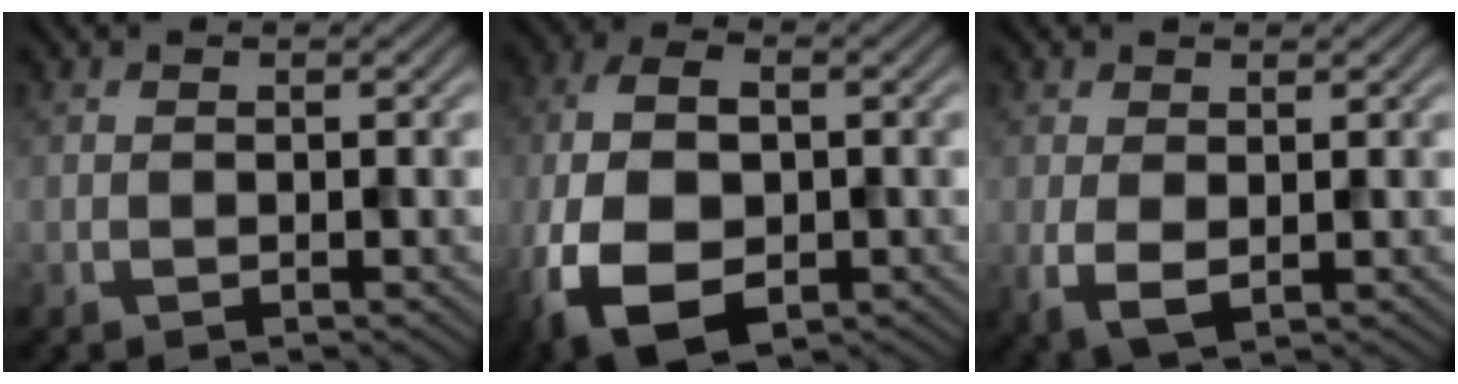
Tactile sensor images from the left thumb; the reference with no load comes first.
{"total": 11.6, "force": [-3.8, 6.8, 8.6], "torque": [-0.212, -0.021, -0.068]}
{"total": 2.9, "force": [0.2, 1.6, 2.4], "torque": [-0.063, -0.008, 0.006]}